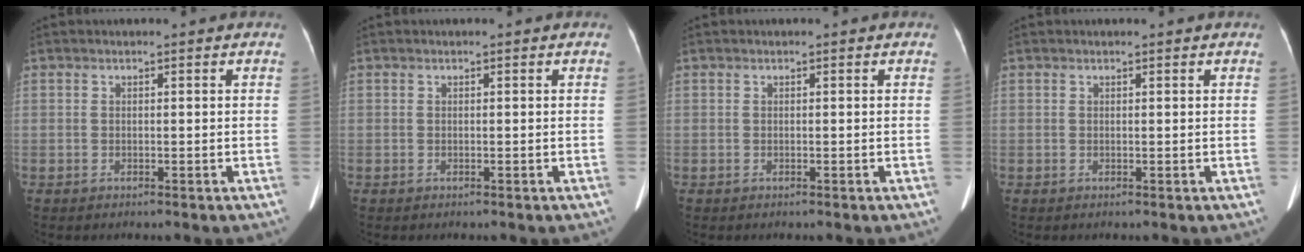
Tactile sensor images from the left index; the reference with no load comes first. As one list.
[{"total": 0.0}, {"total": 0.0}, {"total": 0.6, "force": [0.6, 0.0, 0.2], "torque": [-0.004, 0.007, 0.009]}]